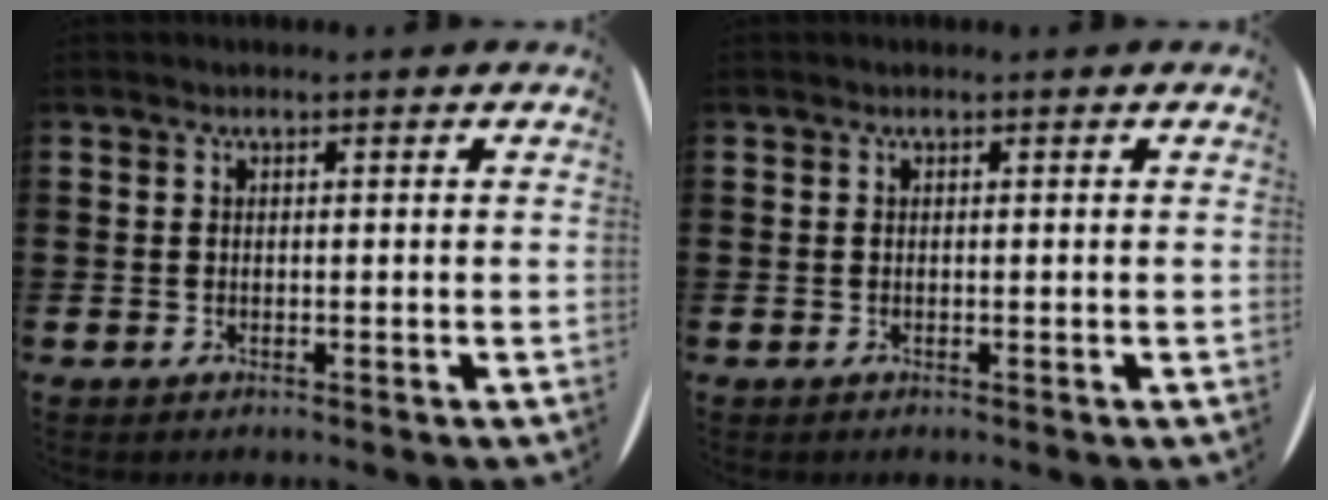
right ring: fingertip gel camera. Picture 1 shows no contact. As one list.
[{"total": 0.0}]